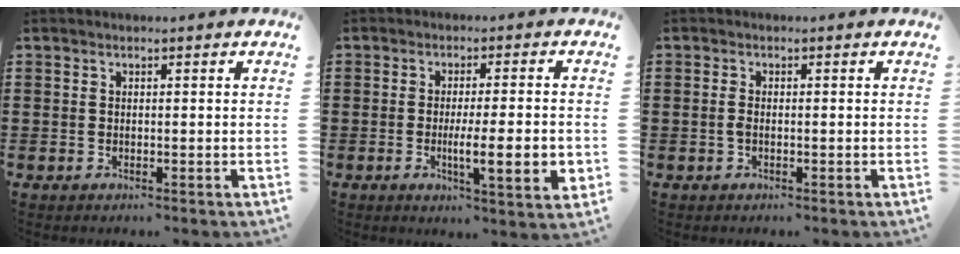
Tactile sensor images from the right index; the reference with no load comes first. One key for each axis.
{"total": 7.8, "fx": -1.5, "fy": 1.3, "fz": 7.6, "tx": -0.115, "ty": -0.010, "tz": -0.022}
{"total": 1.2, "fx": -0.4, "fy": 0.3, "fz": 1.1, "tx": -0.030, "ty": -0.005, "tz": -0.009}